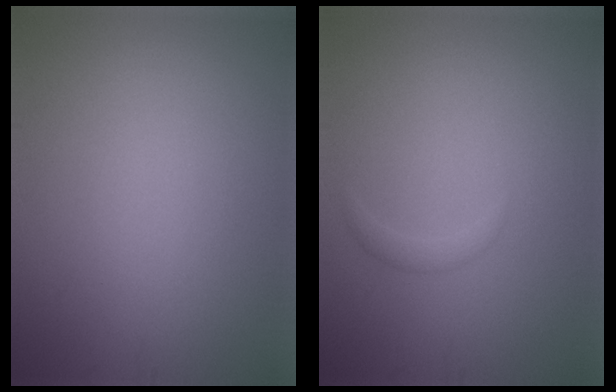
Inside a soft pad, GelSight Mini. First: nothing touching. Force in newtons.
{"total": 0.9, "press": 0.9, "slide": 0.0}